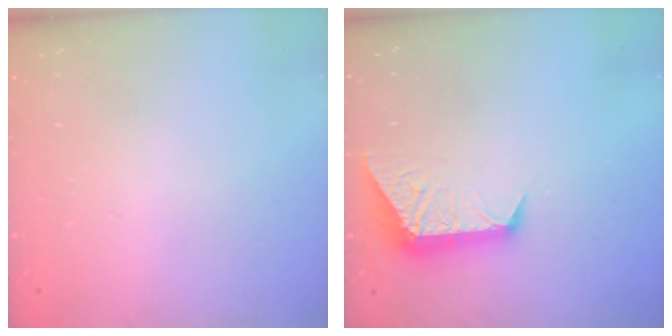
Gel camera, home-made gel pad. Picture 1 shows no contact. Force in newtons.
{"total": 10.7, "press": 10.7, "slide": 0.6}